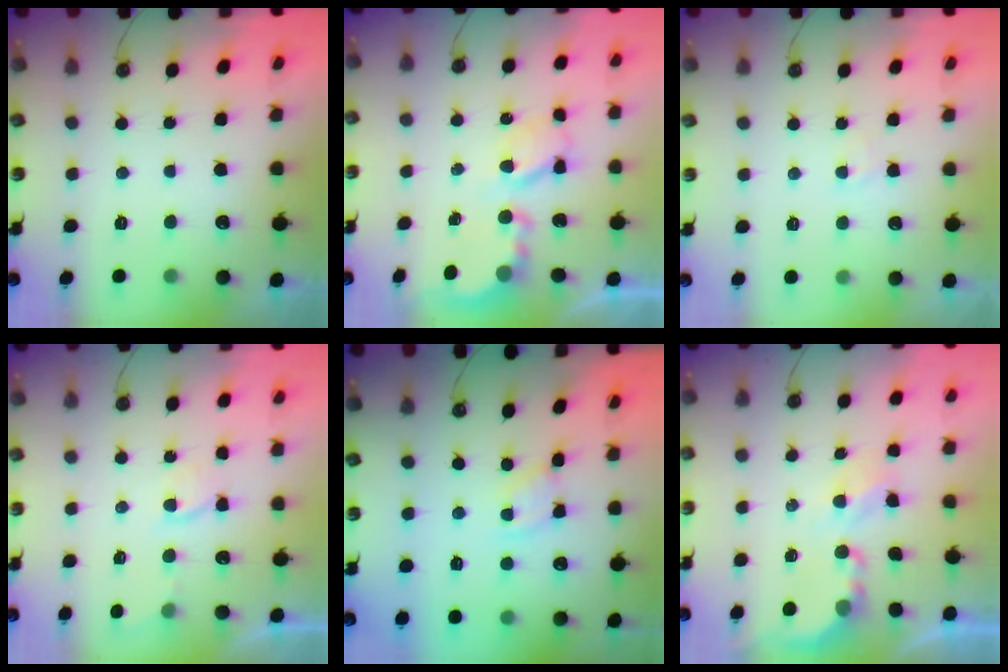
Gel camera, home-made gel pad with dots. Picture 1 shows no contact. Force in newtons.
{"total": 6.0, "press": 6.0, "slide": 0.4}
{"total": 2.9, "press": 2.9, "slide": 0.4}
{"total": 2.5, "press": 2.5, "slide": 0.5}
{"total": 1.9, "press": 1.9, "slide": 0.3}
{"total": 3.8, "press": 3.8, "slide": 0.3}